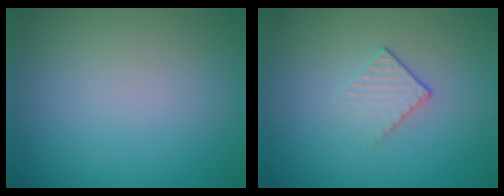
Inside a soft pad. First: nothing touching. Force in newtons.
{"total": 1.5, "press": 0.9, "slide": 1.2}